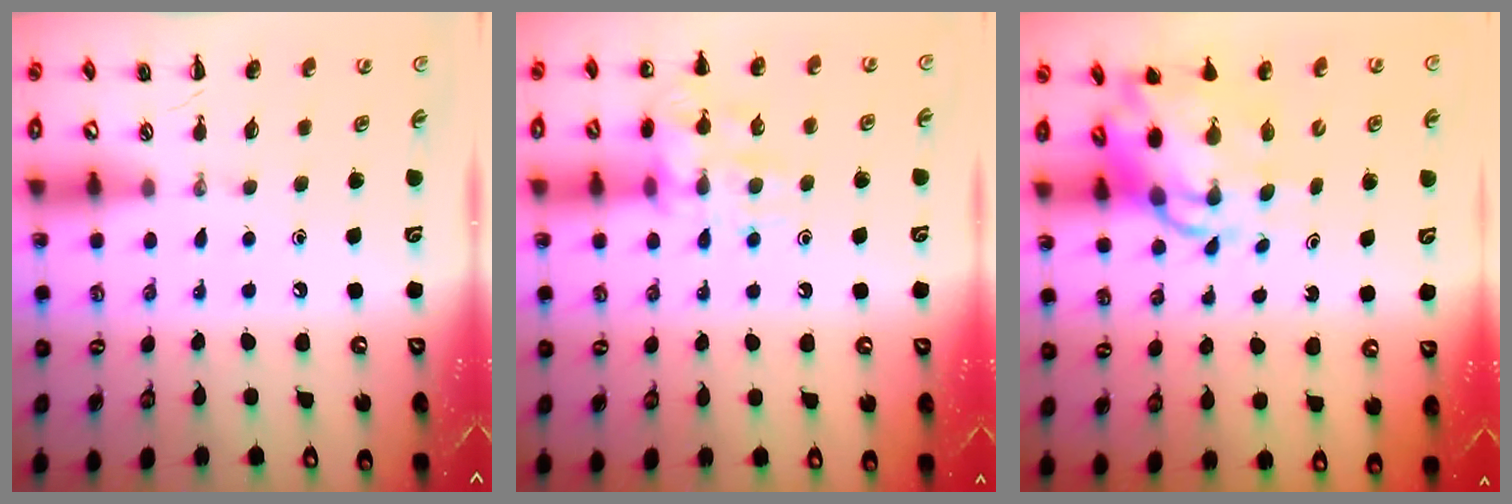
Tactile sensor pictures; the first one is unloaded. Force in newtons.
{"total": 13.7, "press": 13.6, "slide": 1.4}
{"total": 9.0, "press": 8.6, "slide": 2.6}